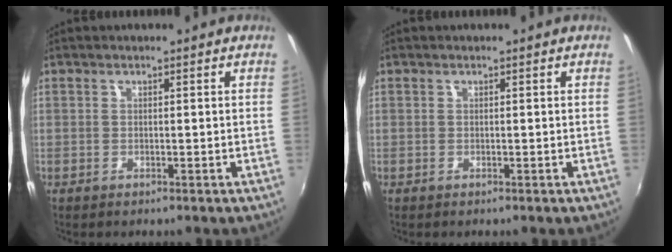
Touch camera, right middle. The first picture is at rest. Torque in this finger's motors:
{"motor_torque": [-0.02, 0.00, 0.00, 0.00]}